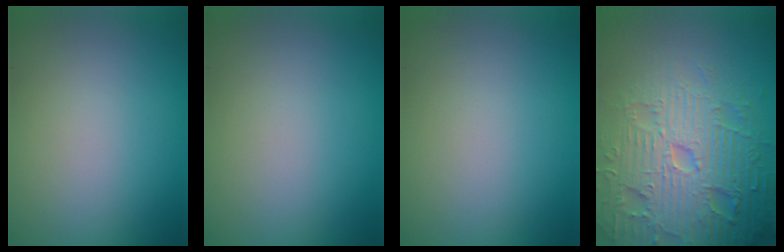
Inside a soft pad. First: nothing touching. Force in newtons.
{"total": 0.0}
{"total": 0.0}
{"total": 7.8, "press": 7.6, "slide": 1.9}